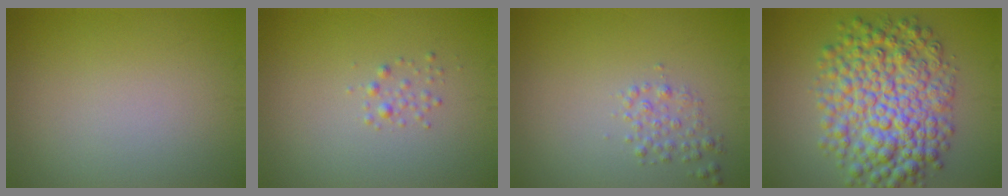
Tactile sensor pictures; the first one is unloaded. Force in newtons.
{"total": 0.9, "press": 0.9, "slide": 0.0}
{"total": 1.5, "press": 1.5, "slide": 0.0}
{"total": 9.3, "press": 9.3, "slide": 0.2}